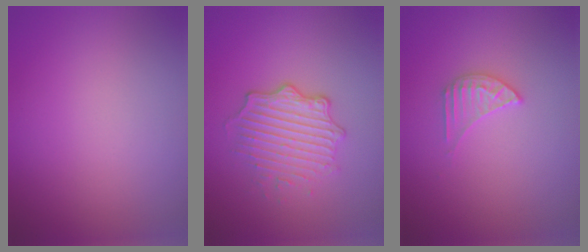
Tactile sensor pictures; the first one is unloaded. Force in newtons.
{"total": 4.7, "press": 3.4, "slide": 3.2}
{"total": 2.1, "press": 2.0, "slide": 0.4}